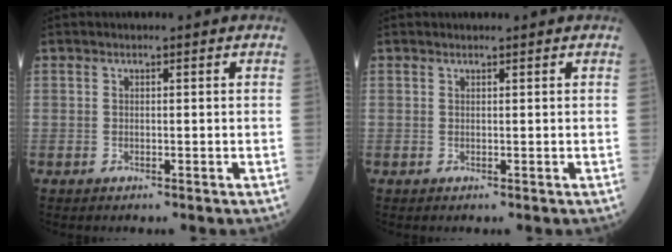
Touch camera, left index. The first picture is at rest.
{"total": 0.0}